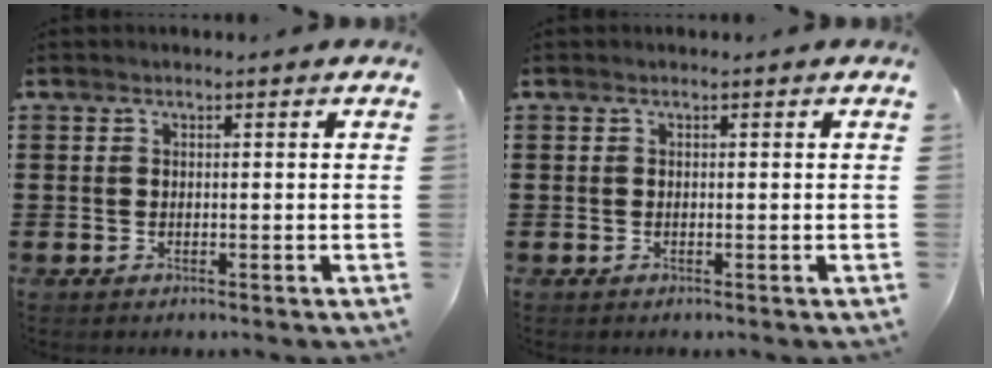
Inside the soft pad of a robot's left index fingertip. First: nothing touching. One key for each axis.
{"total": 0.0}